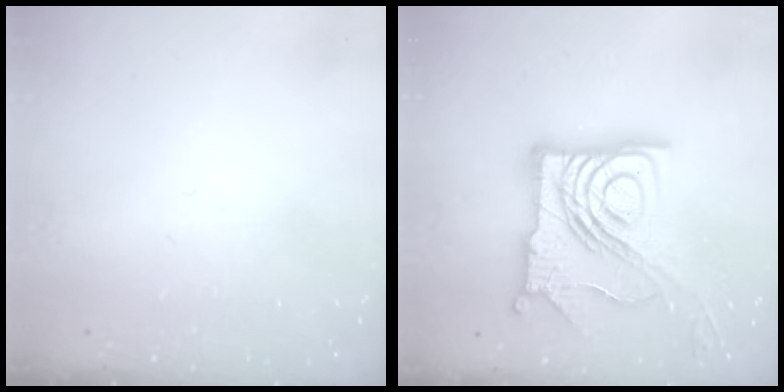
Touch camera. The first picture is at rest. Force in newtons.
{"total": 21.5, "press": 21.4, "slide": 2.4}